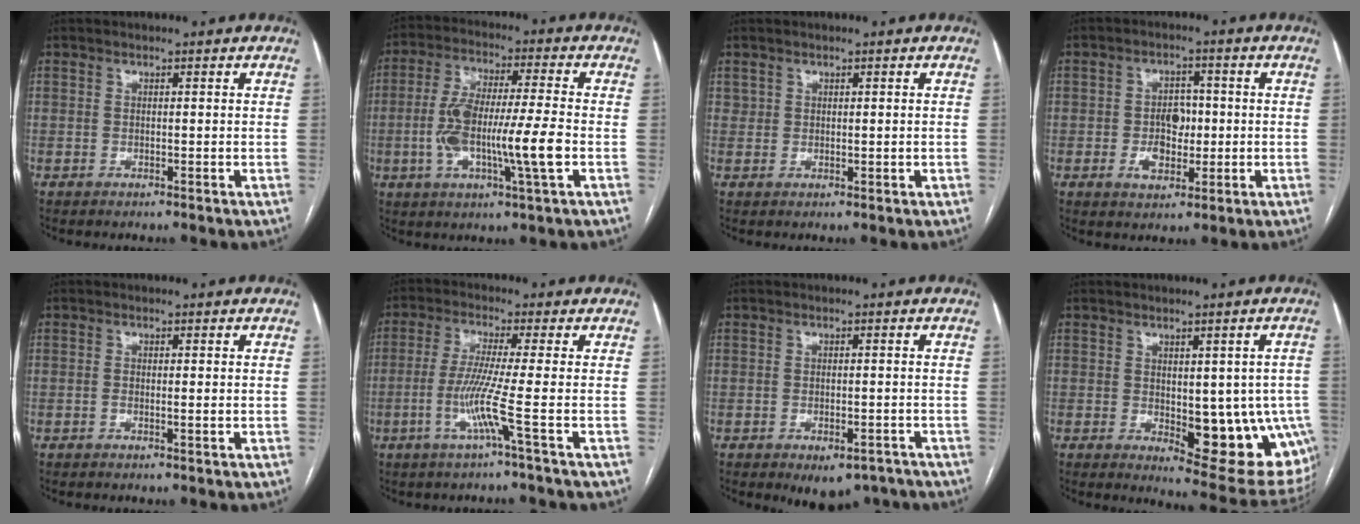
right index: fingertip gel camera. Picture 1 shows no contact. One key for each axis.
{"total": 12.7, "fx": -2.6, "fy": 0.9, "fz": 12.3, "tx": -0.239, "ty": 0.004, "tz": -0.050}
{"total": 8.5, "fx": 5.1, "fy": 6.6, "fz": 1.6, "tx": -0.057, "ty": 0.031, "tz": 0.131}
{"total": 5.5, "fx": -0.8, "fy": 3.7, "fz": 4.0, "tx": -0.070, "ty": 0.010, "tz": -0.008}
{"total": 1.2, "fx": -0.1, "fy": 0.3, "fz": 1.1, "tx": -0.020, "ty": 0.004, "tz": 0.000}
{"total": 6.5, "fx": -2.3, "fy": -1.8, "fz": 5.8, "tx": -0.119, "ty": -0.011, "tz": -0.053}
{"total": 6.4, "fx": -4.7, "fy": 3.0, "fz": 3.1, "tx": -0.027, "ty": 0.004, "tz": -0.061}
{"total": 14.6, "fx": -3.1, "fy": 6.0, "fz": 13.0, "tx": -0.108, "ty": 0.002, "tz": -0.018}